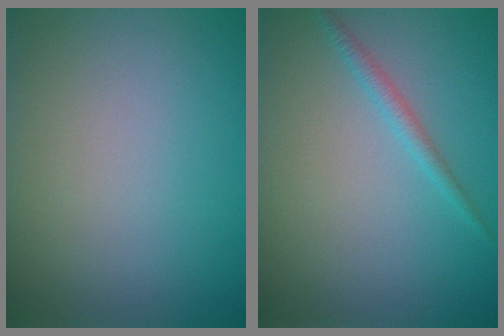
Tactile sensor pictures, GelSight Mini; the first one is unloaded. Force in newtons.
{"total": 1.3, "press": 1.3, "slide": 0.1}